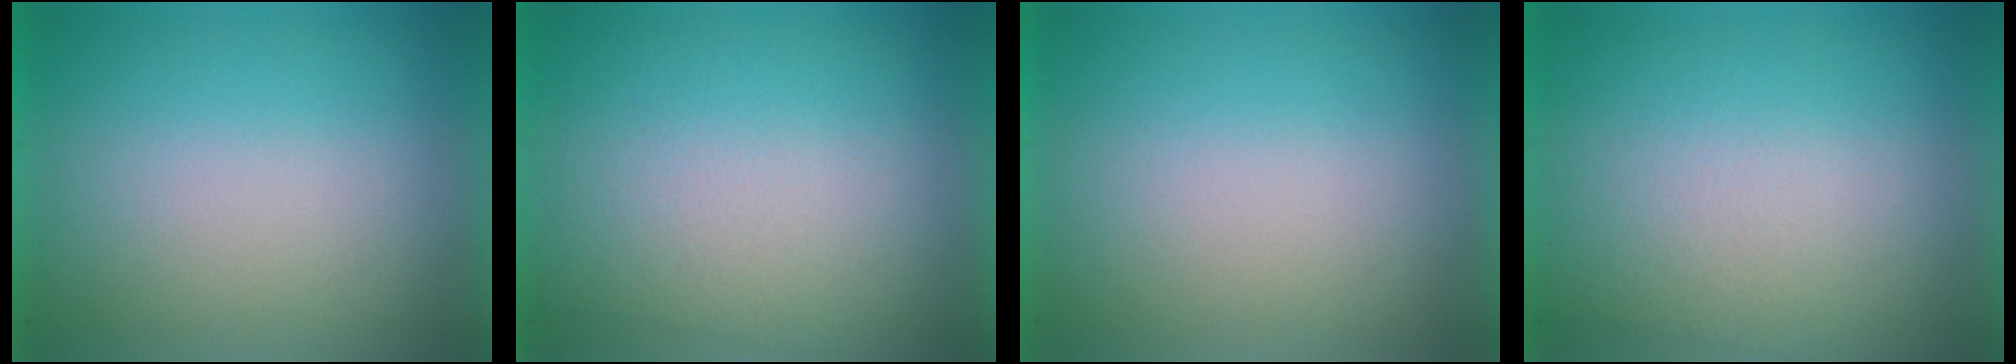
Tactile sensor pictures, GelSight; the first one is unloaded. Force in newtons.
{"total": 2.6}
{"total": 0.0}
{"total": 2.4}